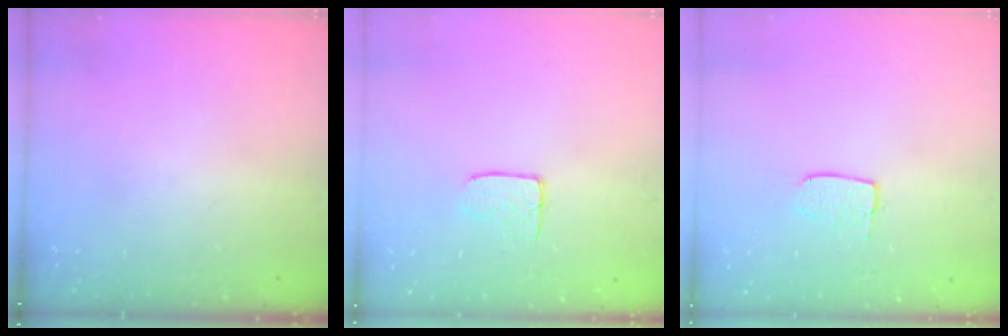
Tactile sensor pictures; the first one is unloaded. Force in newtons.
{"total": 5.2, "press": 5.2, "slide": 0.5}
{"total": 5.5, "press": 5.5, "slide": 0.4}